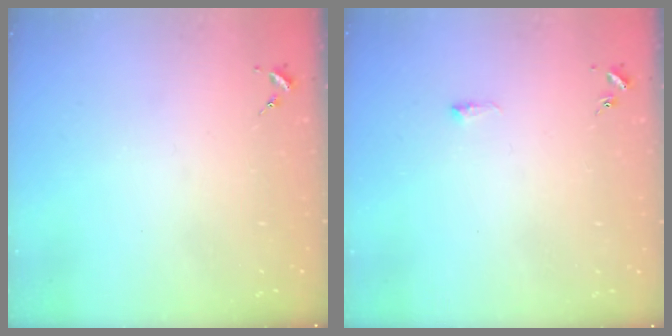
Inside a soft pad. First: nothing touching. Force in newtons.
{"total": 5.6, "press": 5.6, "slide": 0.9}